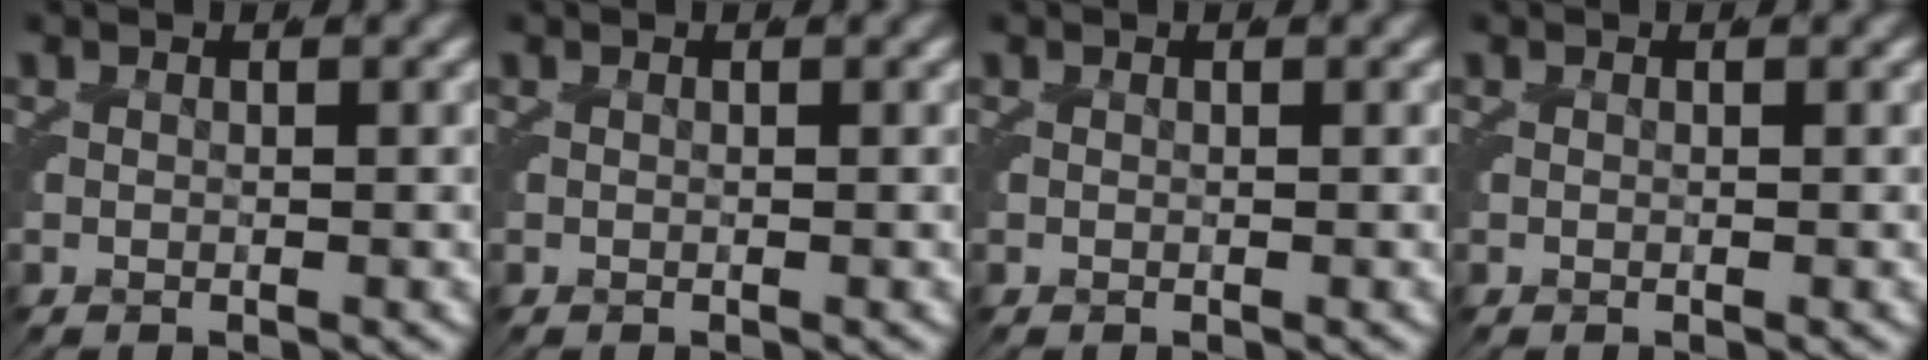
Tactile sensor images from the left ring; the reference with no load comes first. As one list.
[{"total": 0.0}, {"total": 0.0}, {"total": 0.0}]